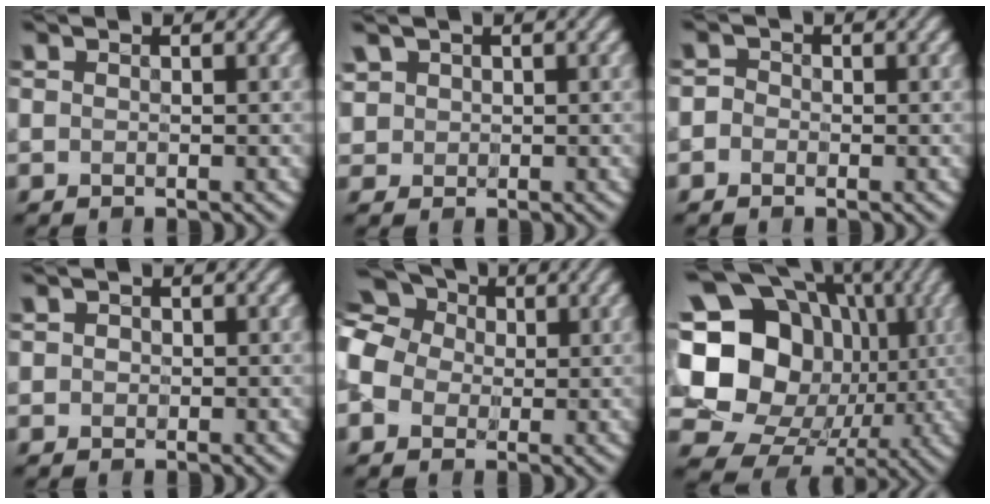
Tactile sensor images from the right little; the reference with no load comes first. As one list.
[{"total": 1.9, "force": [0.9, 1.7, 0.5], "torque": [-0.020, 0.000, 0.027]}, {"total": 1.1, "force": [-0.3, 1.0, 0.4], "torque": [-0.001, 0.004, -0.020]}, {"total": 0.6, "force": [0.0, 0.5, 0.2], "torque": [-0.001, -0.002, -0.003]}, {"total": 8.2, "force": [0.3, 6.9, 4.4], "torque": [-0.106, 0.022, -0.026]}, {"total": 21.4, "force": [1.4, 18.8, 10.2], "torque": [-0.199, 0.042, -0.011]}]